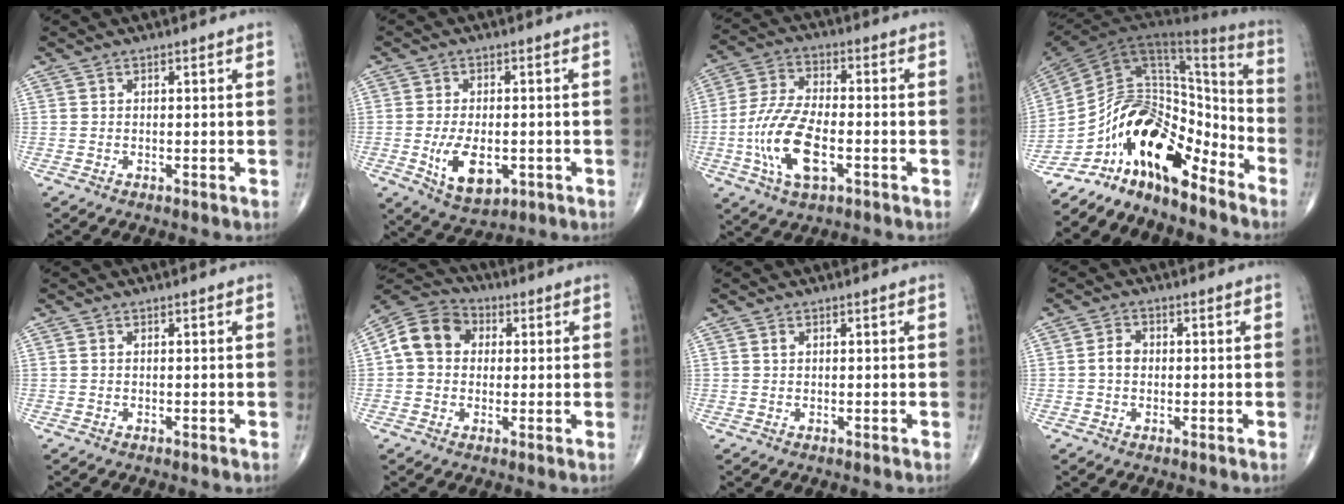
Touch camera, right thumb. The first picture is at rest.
{"total": 9.0, "force": [-2.2, 4.9, 7.2], "torque": [-0.117, -0.008, -0.024]}
{"total": 13.7, "force": [-3.8, 6.3, 11.6], "torque": [-0.242, 0.014, -0.072]}
{"total": 21.6, "force": [-13.5, 9.4, 14.0], "torque": [-0.213, 0.104, -0.233]}
{"total": 0.0}
{"total": 10.1, "force": [1.5, 8.3, 5.6], "torque": [-0.087, 0.023, 0.012]}
{"total": 0.6, "force": [0.3, 0.4, 0.4], "torque": [-0.009, 0.004, 0.007]}
{"total": 2.9, "force": [-0.1, 2.2, 1.8], "torque": [-0.028, 0.010, -0.007]}